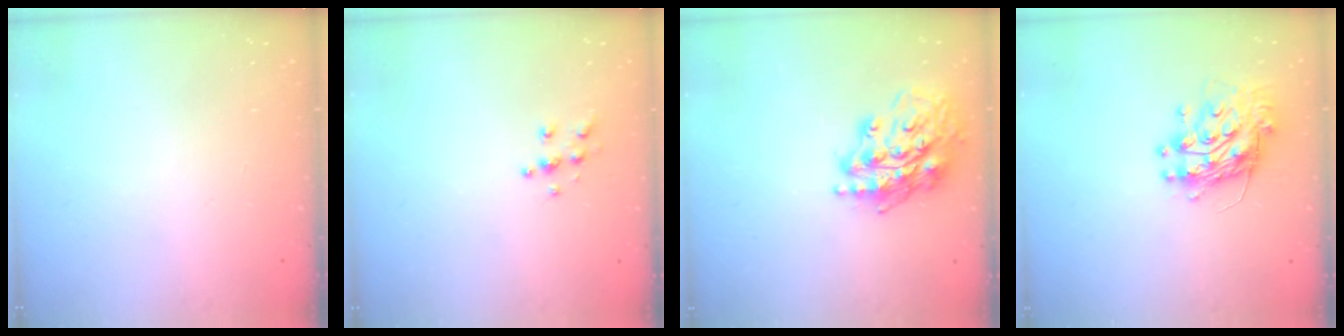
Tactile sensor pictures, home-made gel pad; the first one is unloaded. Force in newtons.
{"total": 5.3, "press": 5.2, "slide": 0.2}
{"total": 17.5, "press": 17.4, "slide": 1.8}
{"total": 12.9, "press": 12.9, "slide": 1.1}